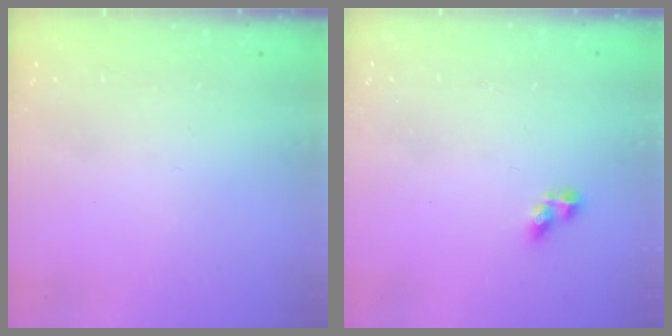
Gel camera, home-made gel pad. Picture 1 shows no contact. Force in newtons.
{"total": 2.8, "press": 2.6, "slide": 1.1}